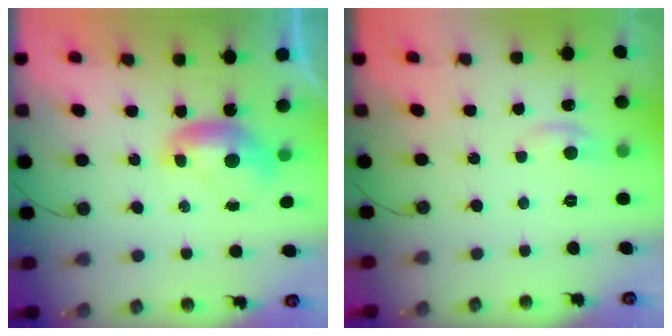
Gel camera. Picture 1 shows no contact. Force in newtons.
{"total": 2.0, "press": 1.8, "slide": 0.7}